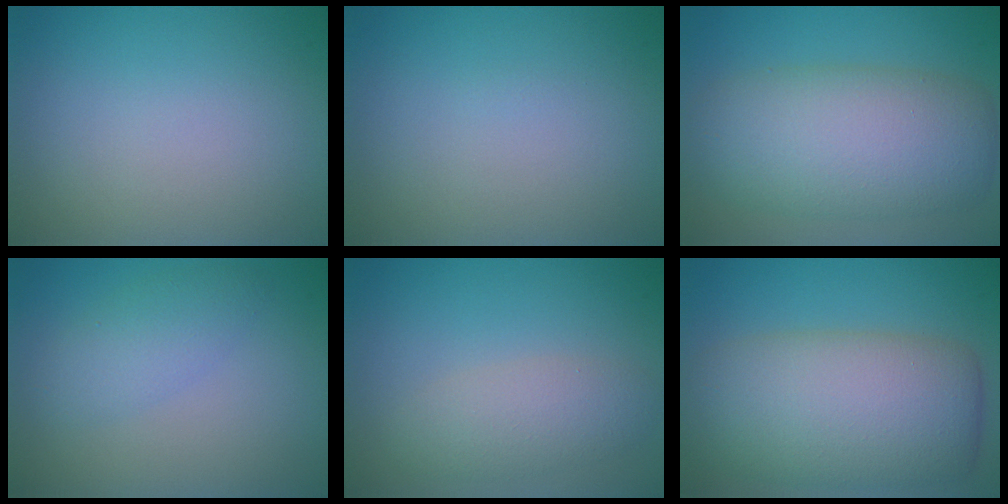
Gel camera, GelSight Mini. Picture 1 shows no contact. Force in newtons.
{"total": 0.0}
{"total": 8.9, "press": 8.9, "slide": 0.7}
{"total": 2.5, "press": 2.5, "slide": 0.1}
{"total": 2.9, "press": 2.9, "slide": 0.2}
{"total": 10.1, "press": 10.1, "slide": 0.7}